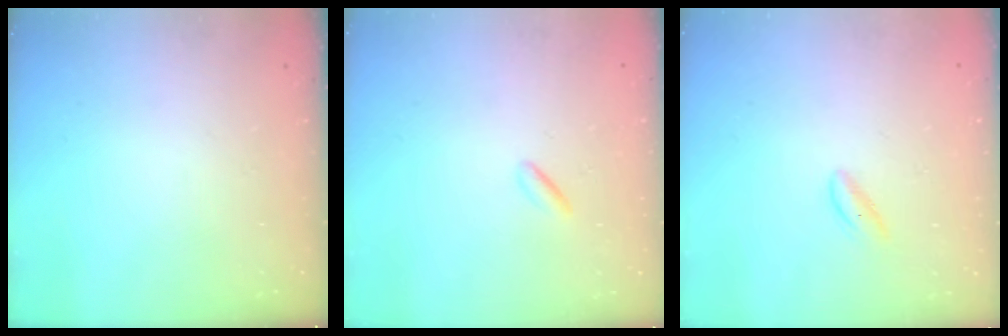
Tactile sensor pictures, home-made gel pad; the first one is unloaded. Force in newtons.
{"total": 0.6, "press": 0.2, "slide": 0.5}
{"total": 0.8, "press": 0.6, "slide": 0.6}